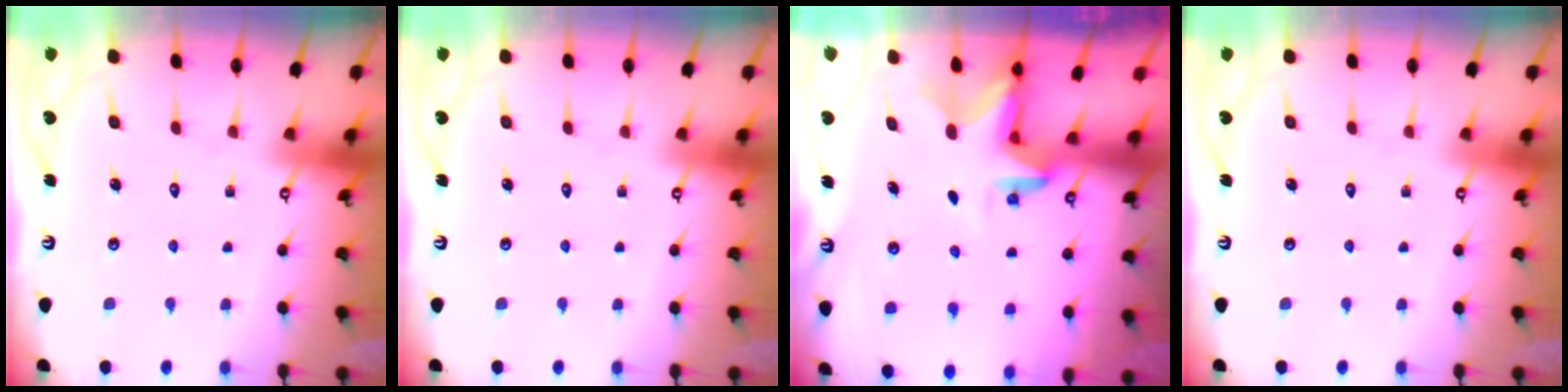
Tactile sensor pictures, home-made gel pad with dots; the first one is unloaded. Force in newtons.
{"total": 0.0}
{"total": 2.8, "press": 2.8, "slide": 0.2}
{"total": 0.0}